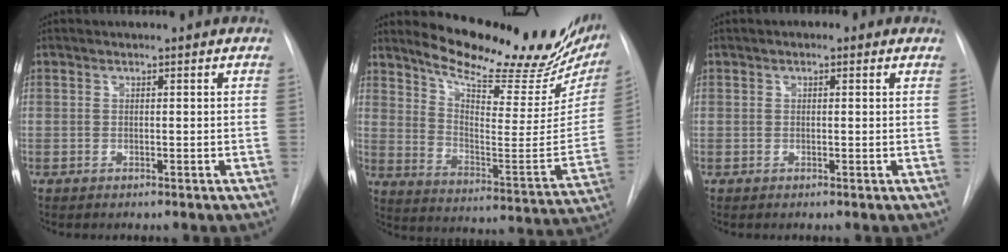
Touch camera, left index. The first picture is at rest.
{"total": 24.3, "force": [20.5, 6.1, 11.5], "torque": [-0.173, -0.060, 0.271]}
{"total": 1.4, "force": [0.8, 0.8, 0.8], "torque": [-0.013, 0.008, 0.005]}